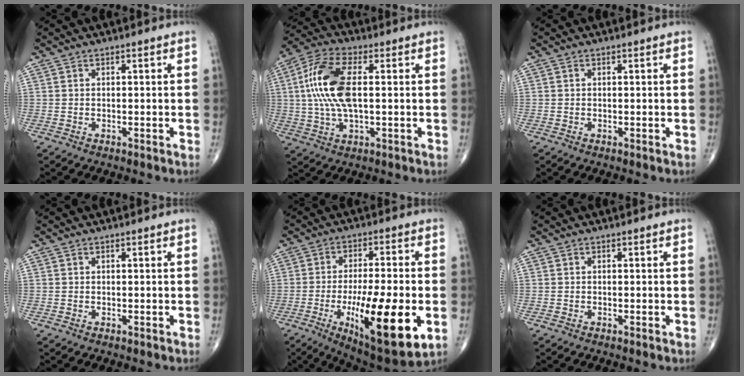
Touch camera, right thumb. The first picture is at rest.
{"total": 13.4, "force": [1.4, 5.8, 12.0], "torque": [-0.266, 0.016, 0.025]}
{"total": 0.0}
{"total": 0.0}
{"total": 20.1, "force": [-5.6, 5.5, 18.6], "torque": [-0.297, -0.008, -0.075]}
{"total": 0.0}